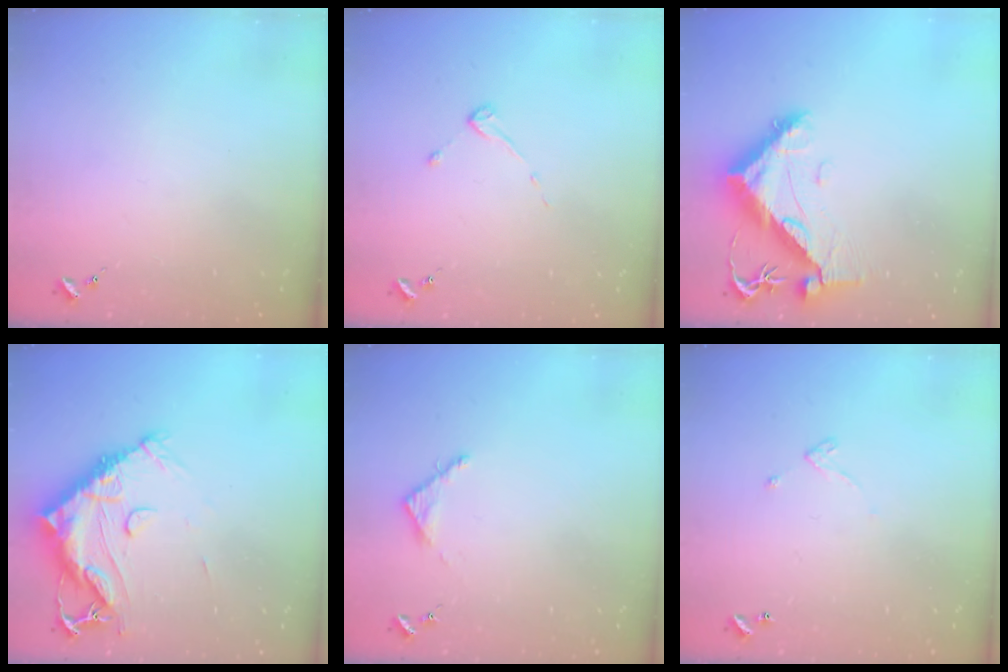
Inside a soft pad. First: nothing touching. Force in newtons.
{"total": 2.7, "press": 2.7, "slide": 0.3}
{"total": 11.0, "press": 10.9, "slide": 1.0}
{"total": 14.9, "press": 14.8, "slide": 1.4}
{"total": 3.5, "press": 3.5, "slide": 0.3}
{"total": 3.4, "press": 3.4, "slide": 0.5}